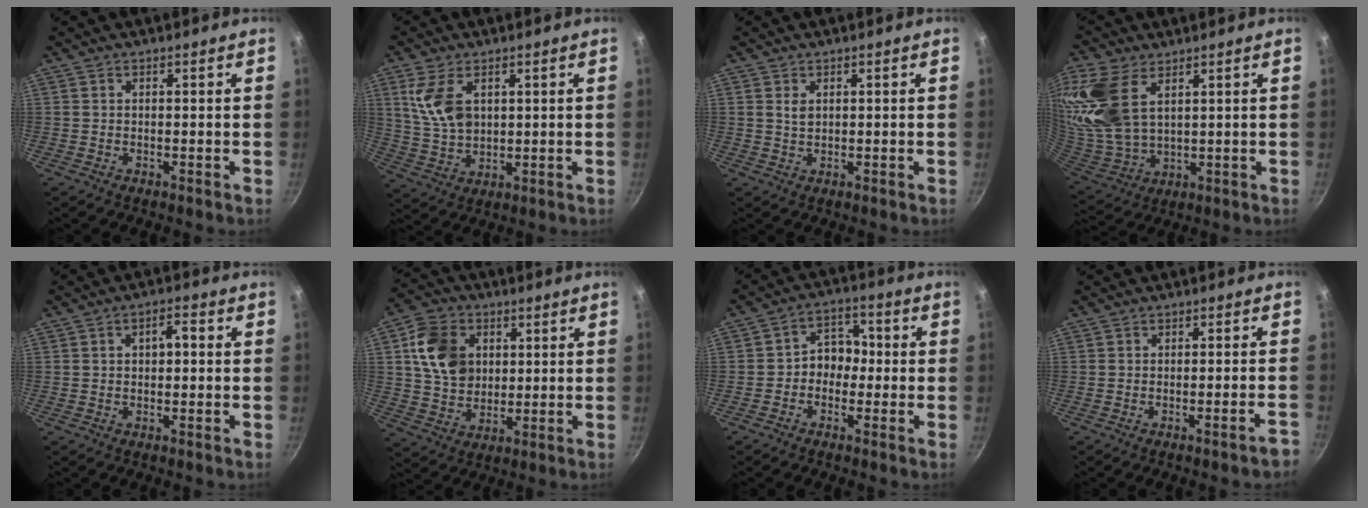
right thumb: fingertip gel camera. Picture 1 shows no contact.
{"total": 9.6, "force": [3.4, 5.8, 6.9], "torque": [-0.129, -0.020, 0.075]}
{"total": 2.0, "force": [0.8, 1.2, 1.3], "torque": [-0.024, -0.003, 0.018]}
{"total": 18.6, "force": [8.0, 10.7, 13.0], "torque": [-0.284, -0.011, 0.172]}
{"total": 3.8, "force": [0.3, 2.2, 3.1], "torque": [-0.037, 0.015, 0.000]}
{"total": 13.0, "force": [3.3, 10.1, 7.5], "torque": [-0.111, -0.003, 0.059]}
{"total": 6.3, "force": [-1.1, 5.1, 3.6], "torque": [-0.009, 0.030, -0.033]}
{"total": 3.6, "force": [-2.5, 0.4, 2.6], "torque": [-0.025, 0.026, -0.025]}